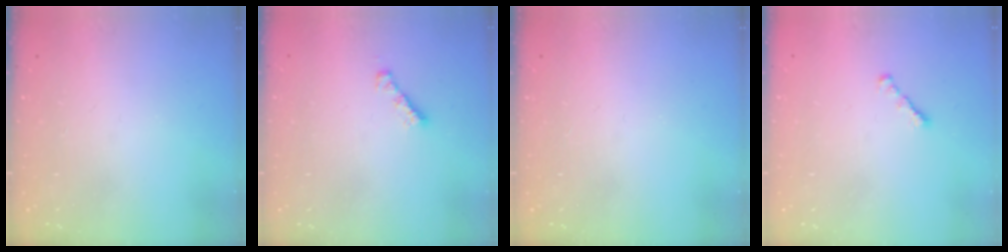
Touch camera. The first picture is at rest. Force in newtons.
{"total": 2.3, "press": 2.3, "slide": 0.4}
{"total": 0.0}
{"total": 1.8, "press": 1.7, "slide": 0.6}